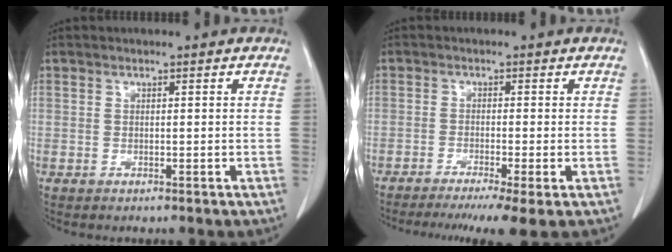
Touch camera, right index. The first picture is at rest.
{"total": 5.9, "force": [-3.6, 0.1, 4.7], "torque": [-0.070, -0.014, -0.060]}